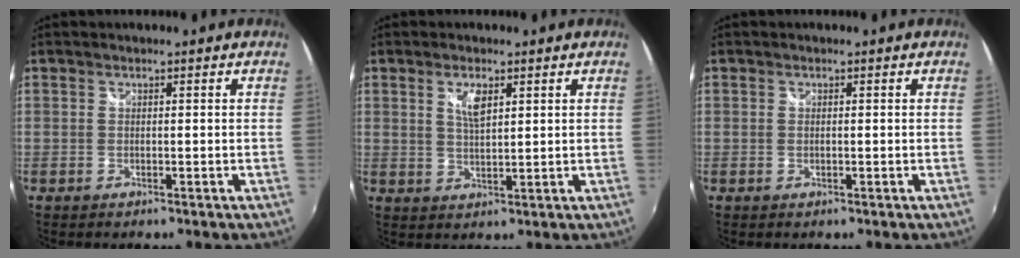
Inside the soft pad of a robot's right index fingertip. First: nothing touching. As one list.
[{"total": 3.9, "force": [1.8, 1.5, 3.2], "torque": [-0.055, -0.001, 0.031]}, {"total": 0.0}]